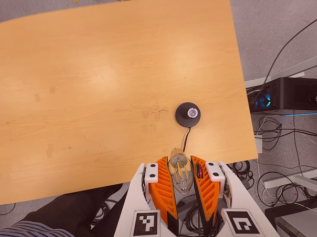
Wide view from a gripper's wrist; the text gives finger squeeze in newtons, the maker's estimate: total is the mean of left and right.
{"total": 20.4, "left": 24.0, "right": 16.9}